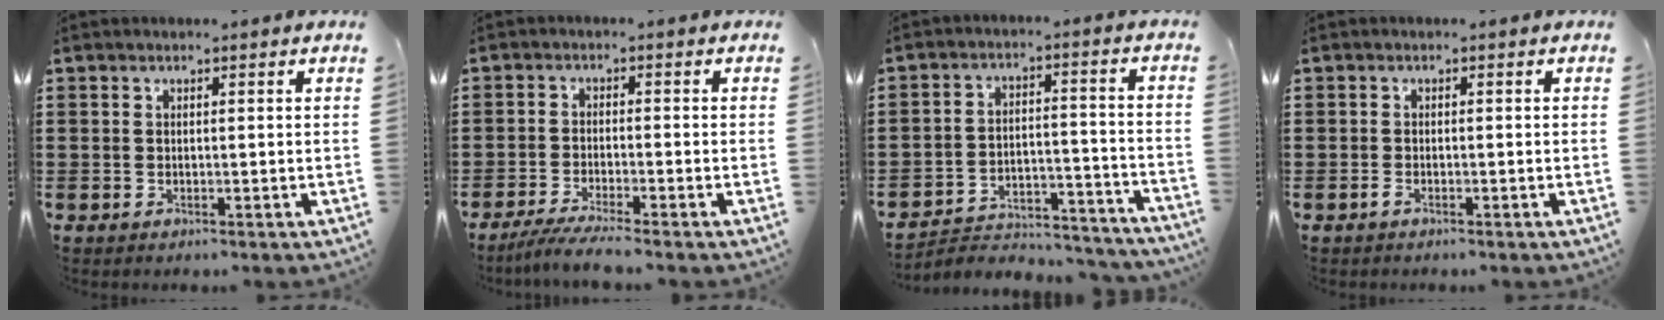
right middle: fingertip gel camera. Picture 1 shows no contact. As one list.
[{"total": 3.4, "force": [-3.0, -0.3, 1.6], "torque": [-0.041, -0.011, -0.061]}, {"total": 4.1, "force": [-3.8, 1.0, 0.8], "torque": [-0.019, 0.006, -0.082]}, {"total": 0.8, "force": [-0.7, 0.2, 0.4], "torque": [-0.012, -0.003, -0.013]}]